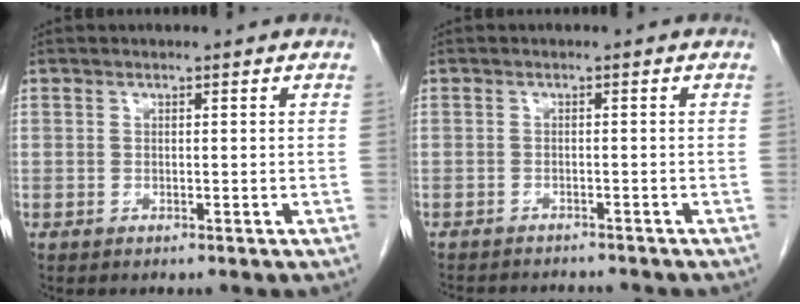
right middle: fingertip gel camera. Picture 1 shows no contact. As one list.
[{"total": 7.4, "force": [-6.9, 1.5, 2.0], "torque": [-0.029, -0.005, -0.093]}]